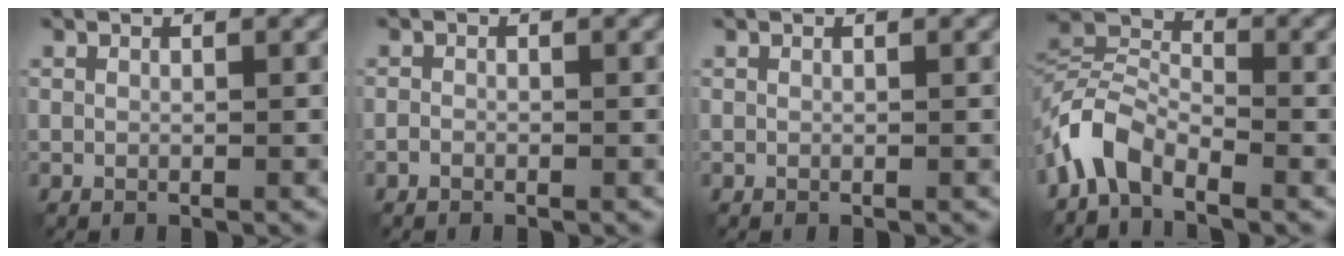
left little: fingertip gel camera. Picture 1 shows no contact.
{"total": 0.6, "force": [-0.4, 0.4, 0.2], "torque": [-0.002, -0.002, -0.009]}
{"total": 0.0}
{"total": 4.9, "force": [-3.5, 2.4, 2.5], "torque": [-0.052, 0.007, -0.083]}